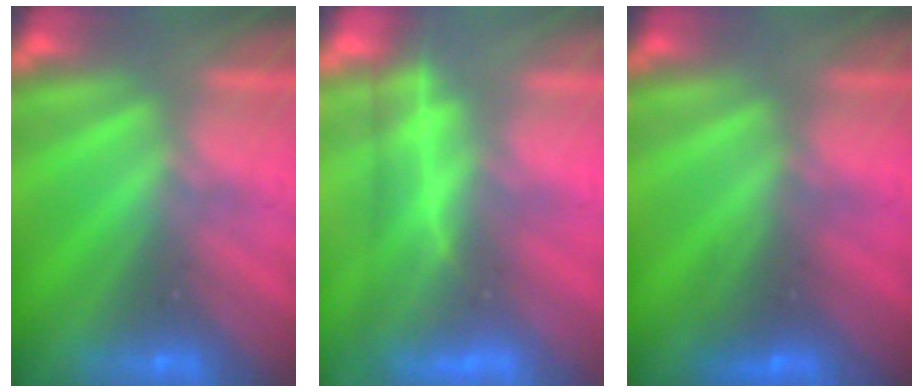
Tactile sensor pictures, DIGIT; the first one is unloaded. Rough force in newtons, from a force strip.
{"total": 3.7}
{"total": 2.4}